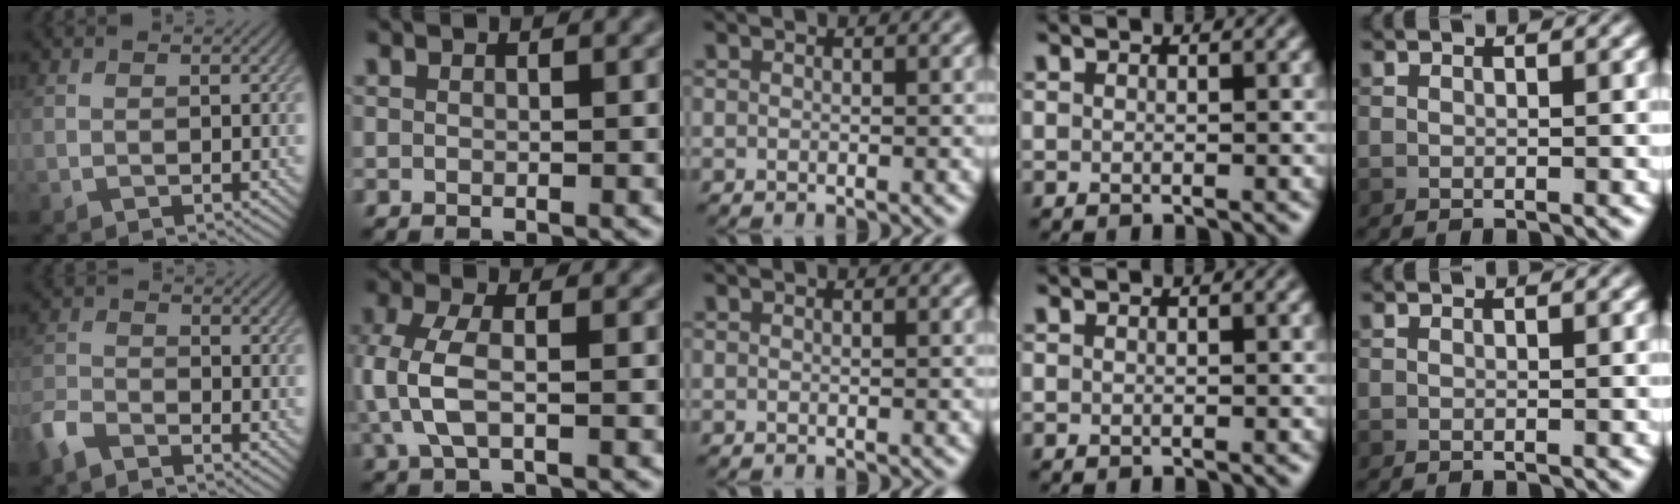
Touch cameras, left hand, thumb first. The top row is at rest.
{"thumb": {"total": 4.1, "force": [-3.4, 1.4, 2.0], "torque": [-0.047, -0.006, -0.083]}, "index": {"total": 4.2, "force": [-0.2, 2.0, 3.7], "torque": [-0.094, 0.002, -0.008]}}